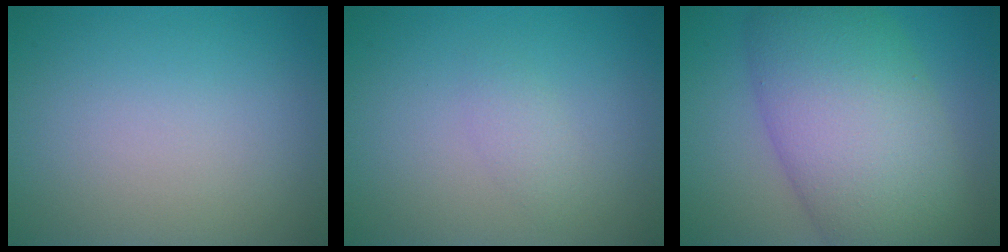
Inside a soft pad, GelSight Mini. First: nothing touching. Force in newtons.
{"total": 1.2, "press": 1.2, "slide": 0.1}
{"total": 12.0, "press": 12.0, "slide": 0.5}